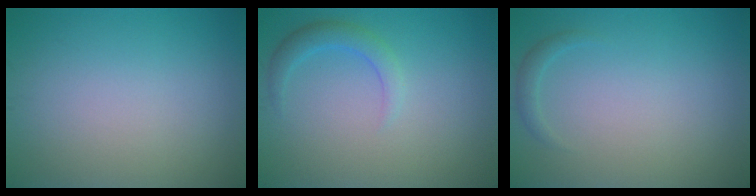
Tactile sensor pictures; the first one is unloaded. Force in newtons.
{"total": 2.1, "press": 2.1, "slide": 0.1}
{"total": 0.9, "press": 0.9, "slide": 0.1}